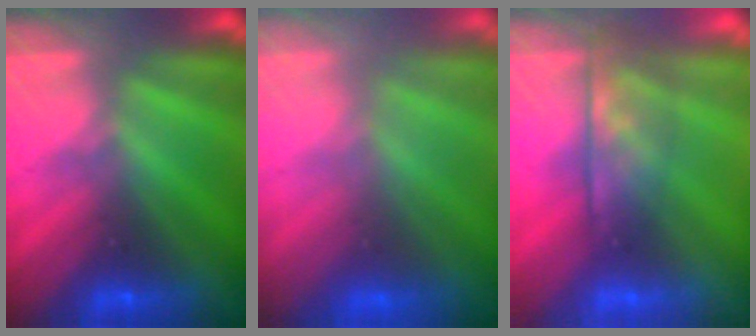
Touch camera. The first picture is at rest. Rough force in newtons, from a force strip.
{"total": 5.9}
{"total": 4.4}